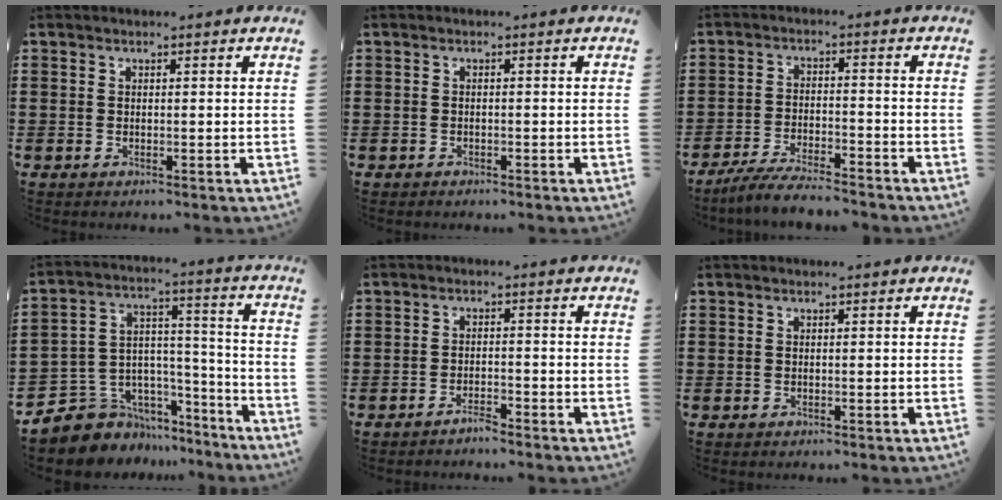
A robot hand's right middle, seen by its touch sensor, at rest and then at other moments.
{"total": 1.0, "force": [-0.9, 0.4, 0.0], "torque": [-0.001, 0.001, -0.020]}
{"total": 5.6, "force": [-5.3, 0.4, 1.8], "torque": [-0.043, -0.007, -0.106]}
{"total": 7.7, "force": [-5.7, 5.1, 0.2], "torque": [-0.037, 0.000, -0.109]}
{"total": 1.8, "force": [-1.7, 0.1, 0.6], "torque": [-0.014, 0.001, -0.033]}
{"total": 0.0}